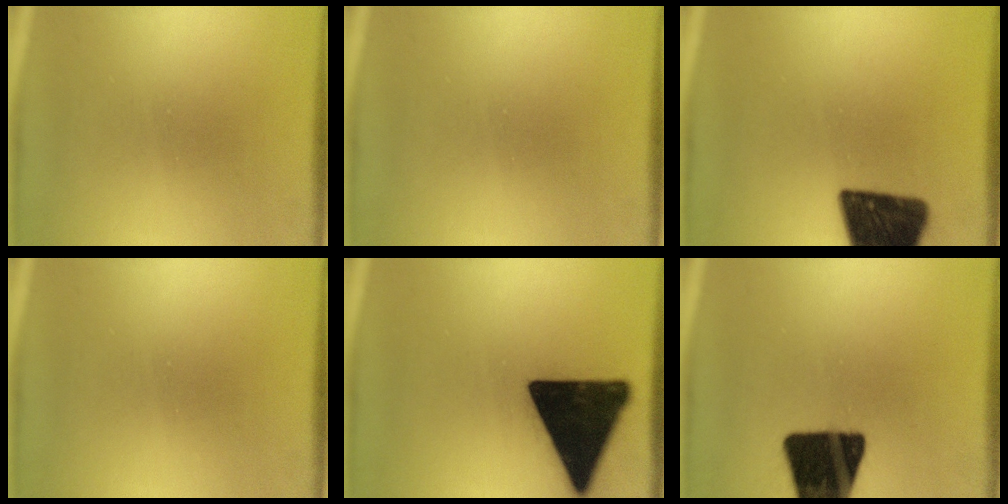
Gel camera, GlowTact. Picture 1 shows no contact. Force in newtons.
{"total": 0.0}
{"total": 16.3}
{"total": 0.0}
{"total": 19.9}
{"total": 18.8}